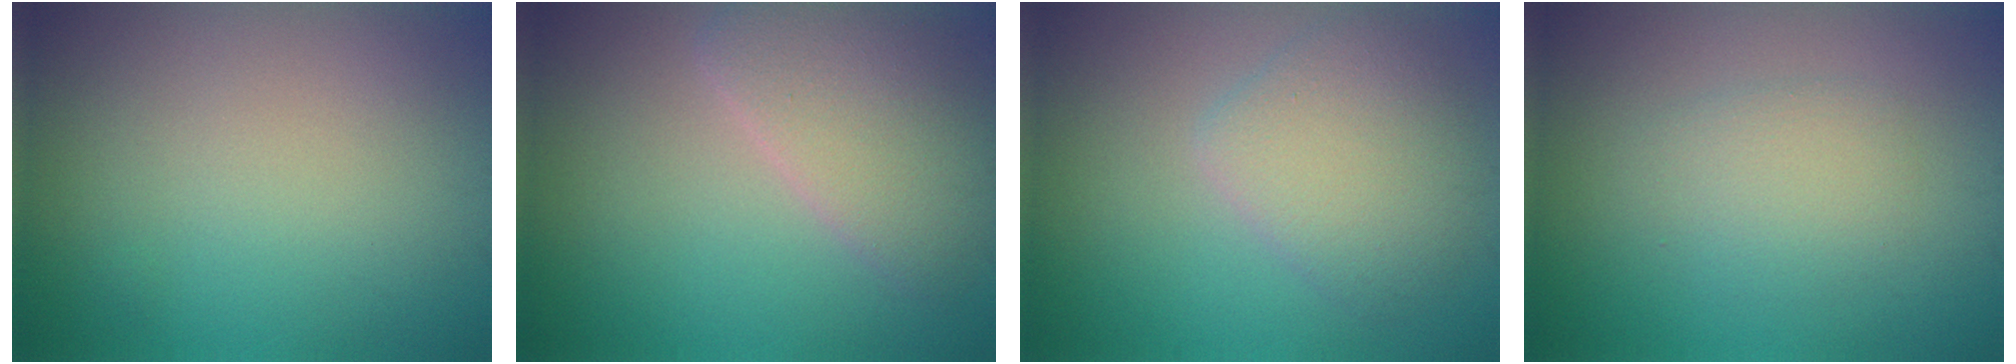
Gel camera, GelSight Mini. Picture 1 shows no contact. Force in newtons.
{"total": 4.3, "press": 4.3, "slide": 0.3}
{"total": 4.1, "press": 4.1, "slide": 0.2}
{"total": 2.4, "press": 2.4, "slide": 0.2}